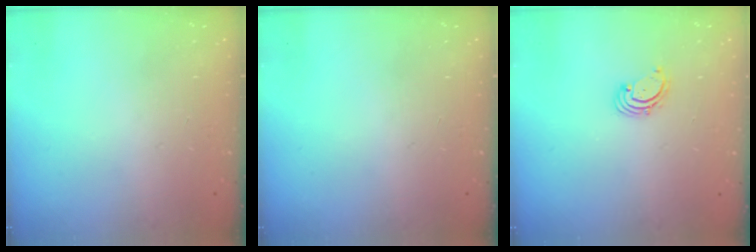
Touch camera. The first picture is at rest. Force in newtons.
{"total": 0.0}
{"total": 1.6, "press": 1.6, "slide": 0.2}